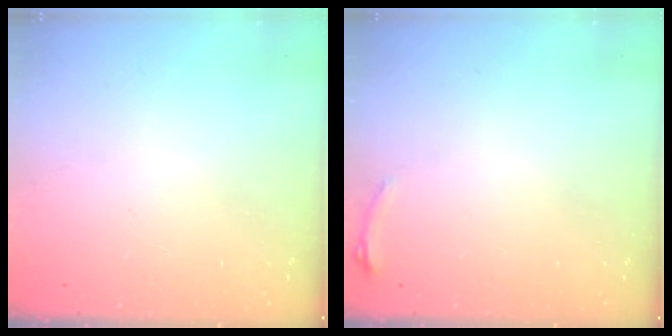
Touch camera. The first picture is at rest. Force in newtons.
{"total": 5.0, "press": 4.7, "slide": 1.9}